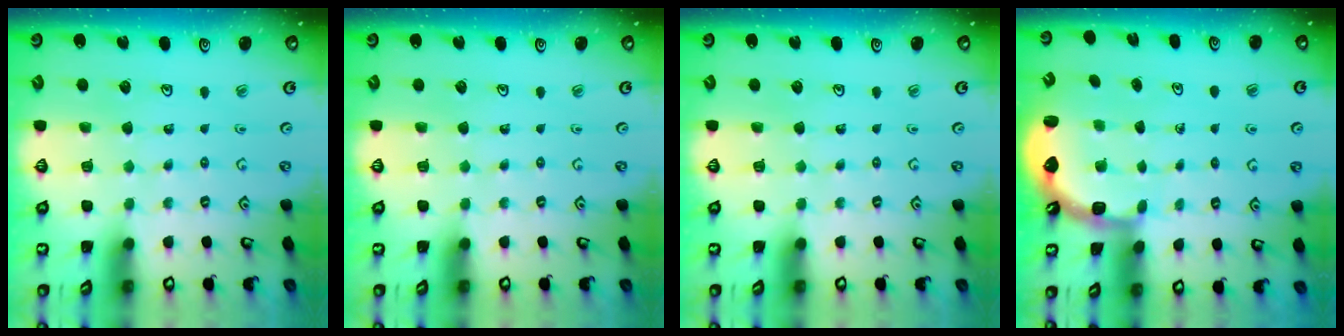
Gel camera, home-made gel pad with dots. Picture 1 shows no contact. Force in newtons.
{"total": 0.0}
{"total": 0.0}
{"total": 2.5, "press": 2.1, "slide": 1.3}